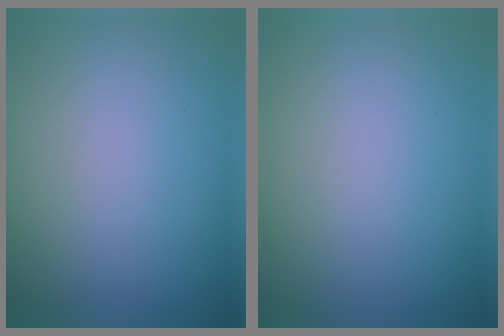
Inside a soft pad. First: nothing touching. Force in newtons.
{"total": 0.0}